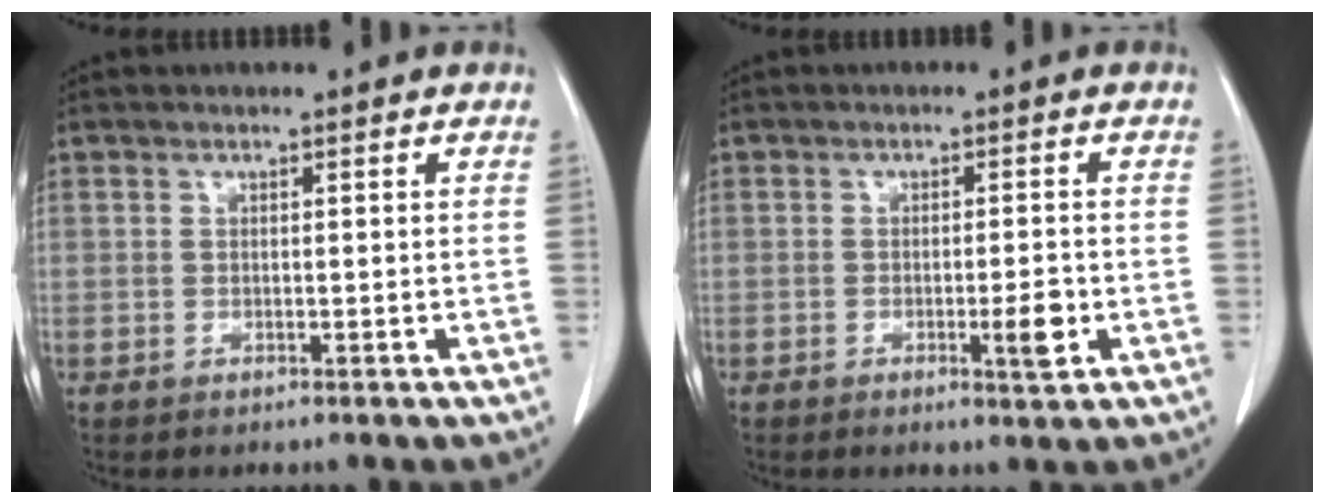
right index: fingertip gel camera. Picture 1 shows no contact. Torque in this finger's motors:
{"motor_torque": [0.37, -0.27, 0.16, 0.04]}